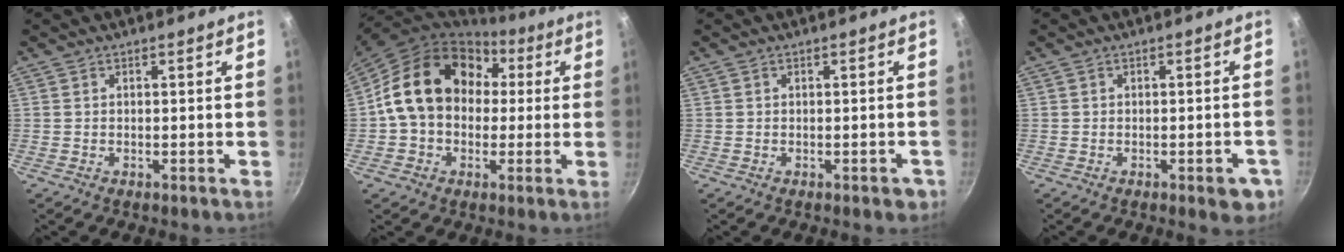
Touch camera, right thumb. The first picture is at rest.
{"total": 18.7, "force": [2.9, 14.6, 11.3], "torque": [-0.165, 0.042, 0.040]}
{"total": 2.3, "force": [-0.7, 1.3, 1.8], "torque": [-0.007, 0.010, -0.004]}
{"total": 4.7, "force": [-1.9, 1.8, 3.8], "torque": [-0.031, 0.009, -0.020]}